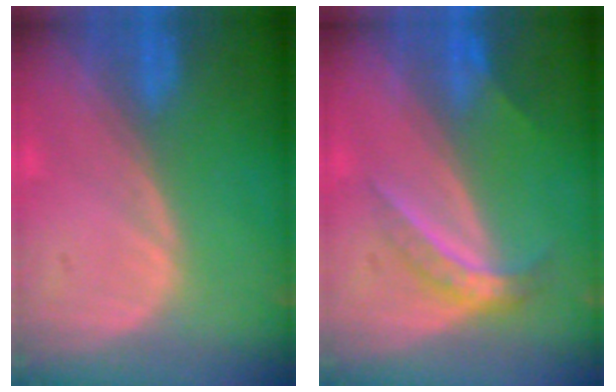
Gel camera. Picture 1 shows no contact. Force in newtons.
{"total": 4.6, "press": 4.1, "slide": 2.1}